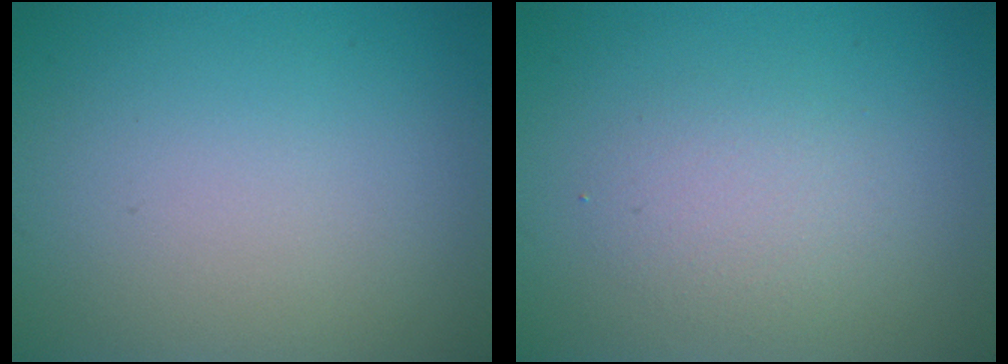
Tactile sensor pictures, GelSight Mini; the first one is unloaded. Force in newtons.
{"total": 2.2, "press": 2.1, "slide": 0.2}